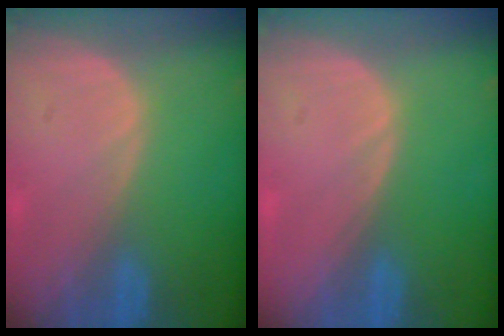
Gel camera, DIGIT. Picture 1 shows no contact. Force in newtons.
{"total": 0.0}